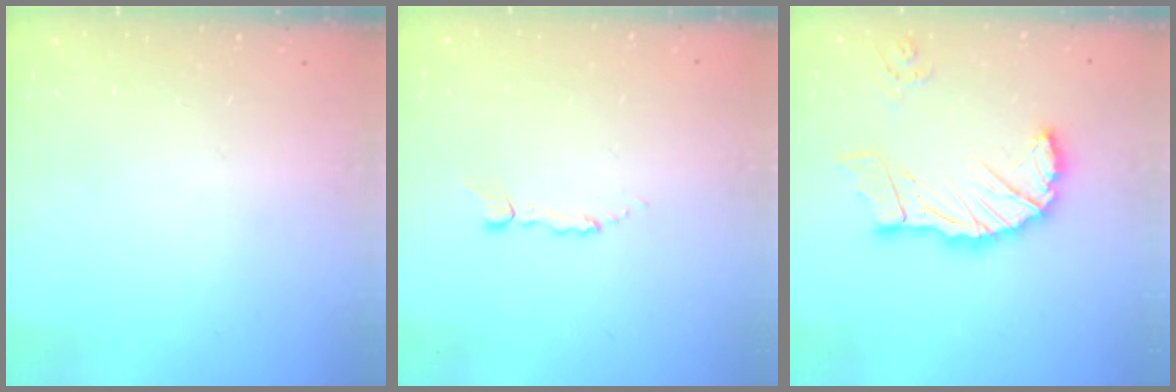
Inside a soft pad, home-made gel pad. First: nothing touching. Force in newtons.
{"total": 3.0, "press": 3.0, "slide": 0.2}
{"total": 14.8, "press": 14.7, "slide": 1.6}